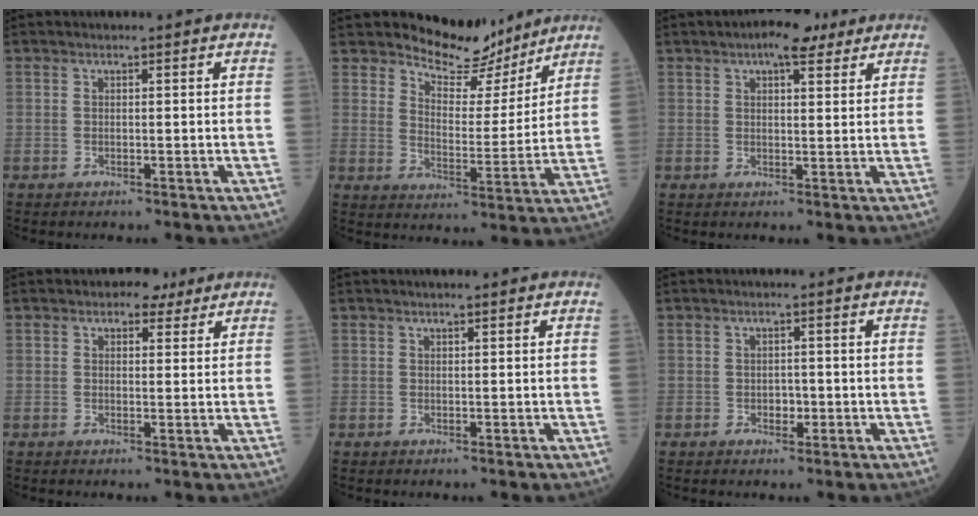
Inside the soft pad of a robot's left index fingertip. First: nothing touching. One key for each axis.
{"total": 9.2, "fx": 8.6, "fy": 2.9, "fz": 1.8, "tx": -0.030, "ty": -0.017, "tz": 0.131}
{"total": 5.4, "fx": 3.7, "fy": 1.9, "fz": 3.5, "tx": -0.055, "ty": 0.018, "tz": 0.052}
{"total": 3.0, "fx": 2.1, "fy": 1.8, "fz": 1.1, "tx": -0.013, "ty": 0.011, "tz": 0.027}
{"total": 1.0, "fx": 0.8, "fy": 0.2, "fz": 0.7, "tx": -0.011, "ty": 0.005, "tz": 0.012}
{"total": 1.6, "fx": -0.5, "fy": 1.1, "fz": 1.0, "tx": -0.014, "ty": 0.003, "tz": -0.005}